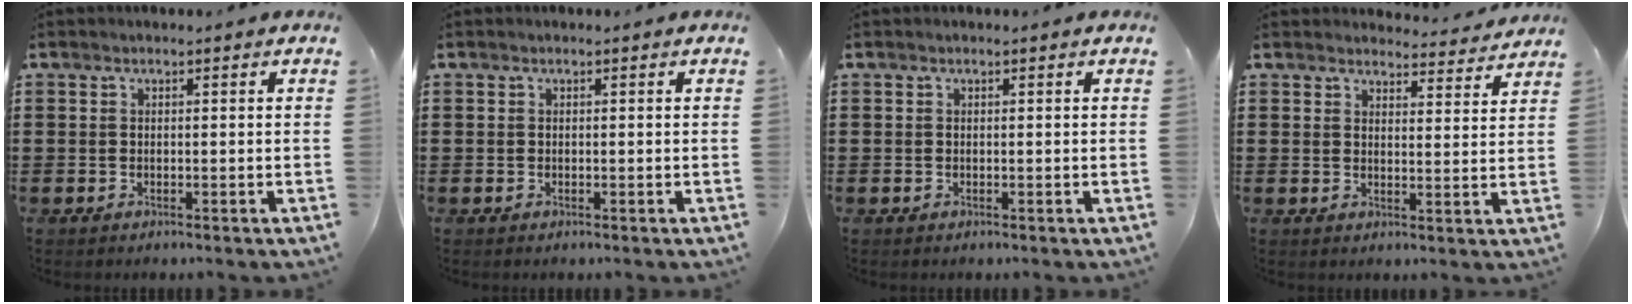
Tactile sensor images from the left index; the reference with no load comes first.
{"total": 0.0}
{"total": 0.0}
{"total": 3.8, "force": [3.8, 0.4, 0.3], "torque": [-0.004, -0.027, 0.064]}